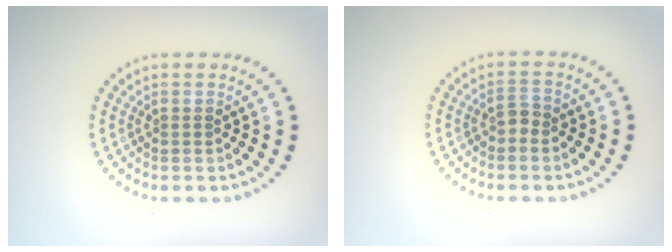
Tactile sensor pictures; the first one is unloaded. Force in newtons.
{"total": 0.9, "press": 0.8, "slide": 0.4}